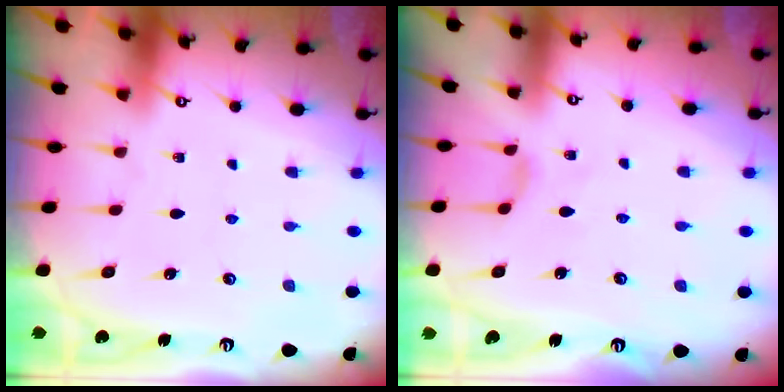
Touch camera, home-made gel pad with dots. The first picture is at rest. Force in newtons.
{"total": 2.1, "press": 2.0, "slide": 0.5}